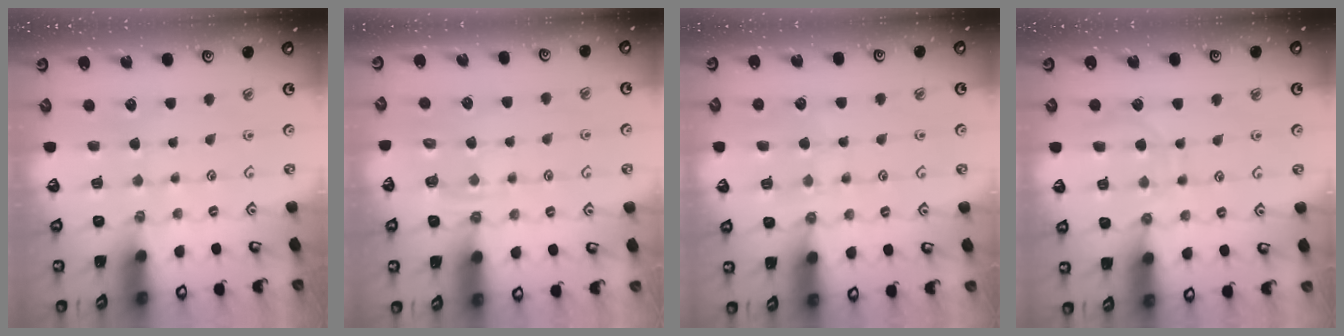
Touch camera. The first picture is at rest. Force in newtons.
{"total": 5.9, "press": 5.8, "slide": 1.0}
{"total": 6.7, "press": 6.6, "slide": 0.6}
{"total": 8.7, "press": 8.7, "slide": 0.6}